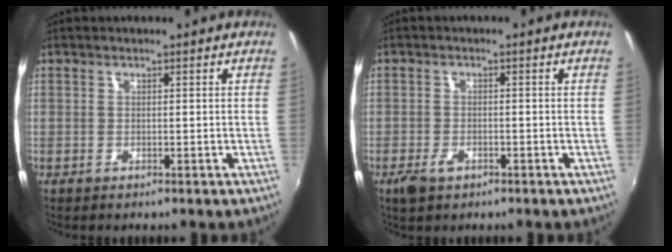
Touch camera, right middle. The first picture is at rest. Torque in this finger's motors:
{"motor_torque": [0.57, -0.54, 0.01, 0.05]}